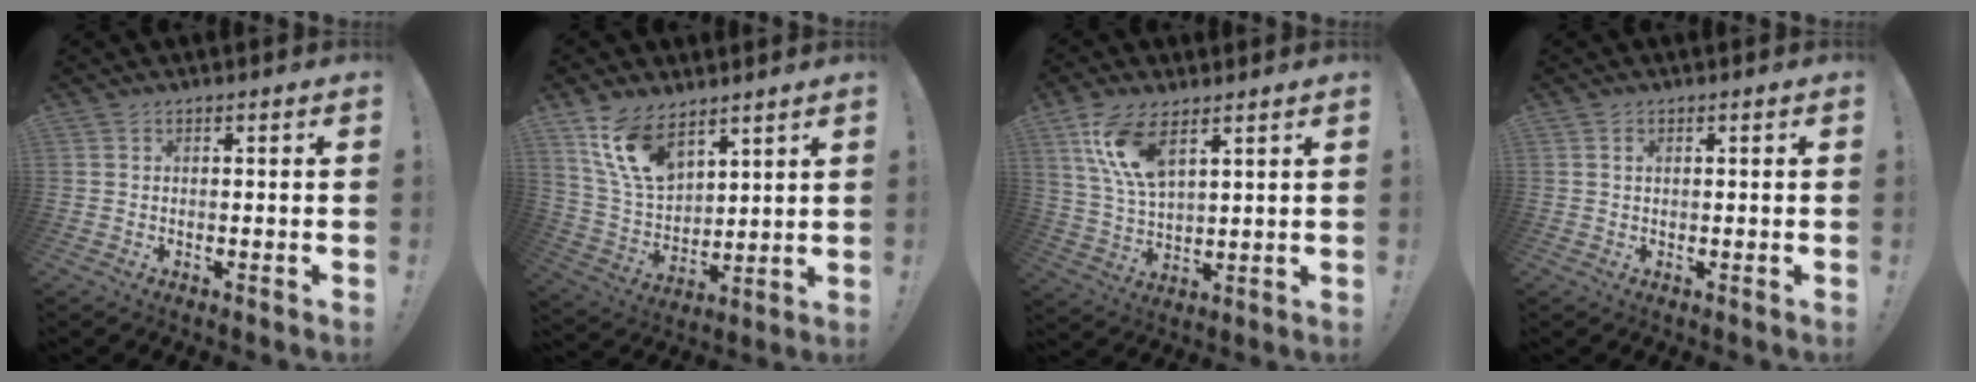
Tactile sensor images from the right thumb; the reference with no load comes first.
{"total": 14.9, "force": [9.4, 8.0, 8.4], "torque": [-0.177, -0.044, 0.182]}
{"total": 12.1, "force": [7.0, 5.2, 8.5], "torque": [-0.181, -0.022, 0.128]}
{"total": 0.8, "force": [0.3, 0.6, 0.5], "torque": [-0.010, 0.002, 0.005]}